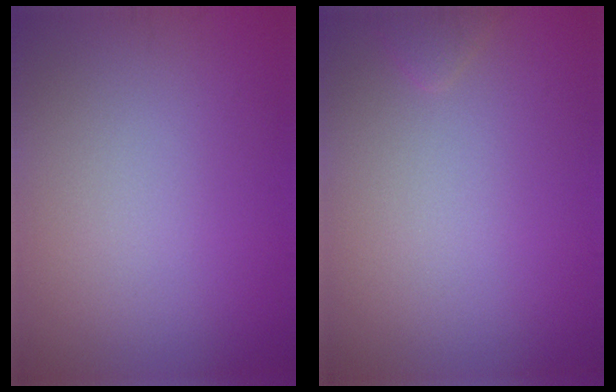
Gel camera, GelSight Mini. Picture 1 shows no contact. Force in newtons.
{"total": 0.8, "press": 0.8, "slide": 0.1}